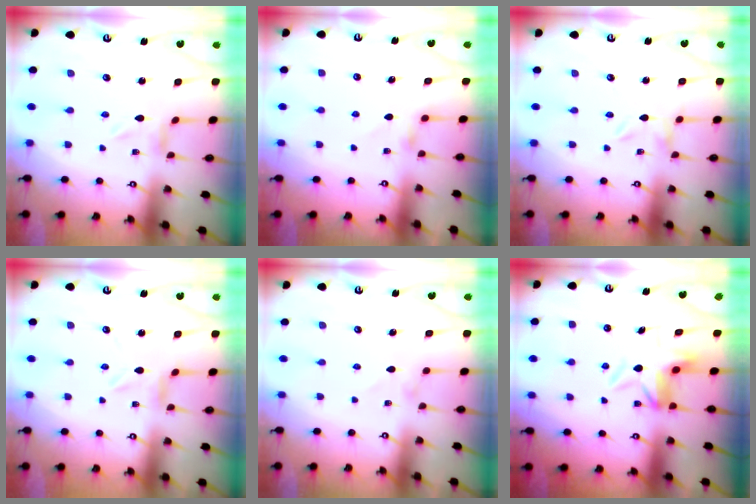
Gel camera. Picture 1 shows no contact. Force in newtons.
{"total": 3.3, "press": 3.3, "slide": 0.5}
{"total": 0.0}
{"total": 1.4, "press": 1.4, "slide": 0.3}
{"total": 0.0}
{"total": 6.7, "press": 6.5, "slide": 1.8}